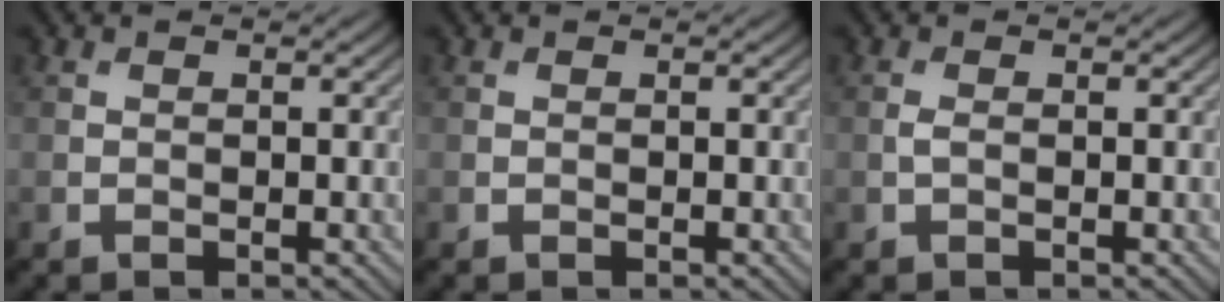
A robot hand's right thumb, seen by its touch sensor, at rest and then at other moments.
{"total": 0.0}
{"total": 0.8, "force": [0.0, 0.2, 0.7], "torque": [-0.020, 0.001, -0.002]}